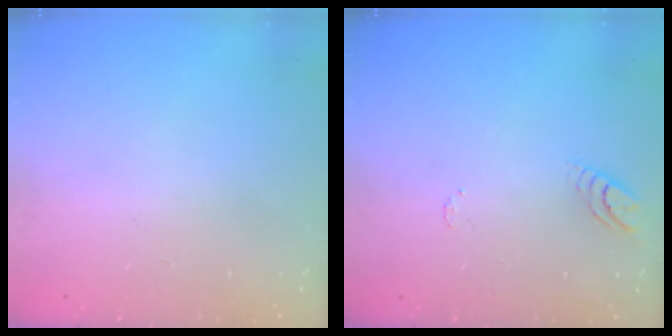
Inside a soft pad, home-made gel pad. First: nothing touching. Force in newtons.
{"total": 3.7, "press": 3.7, "slide": 0.3}